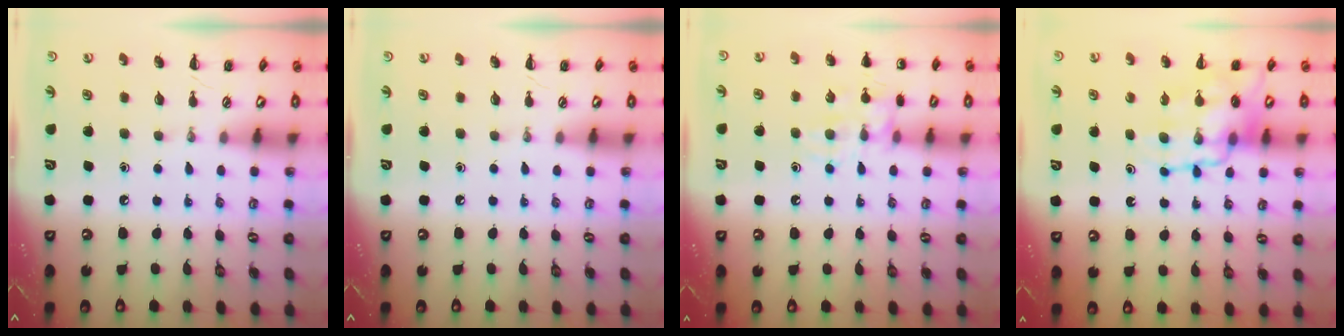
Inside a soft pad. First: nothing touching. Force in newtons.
{"total": 0.0}
{"total": 12.1, "press": 12.0, "slide": 1.3}
{"total": 13.1, "press": 12.8, "slide": 2.8}